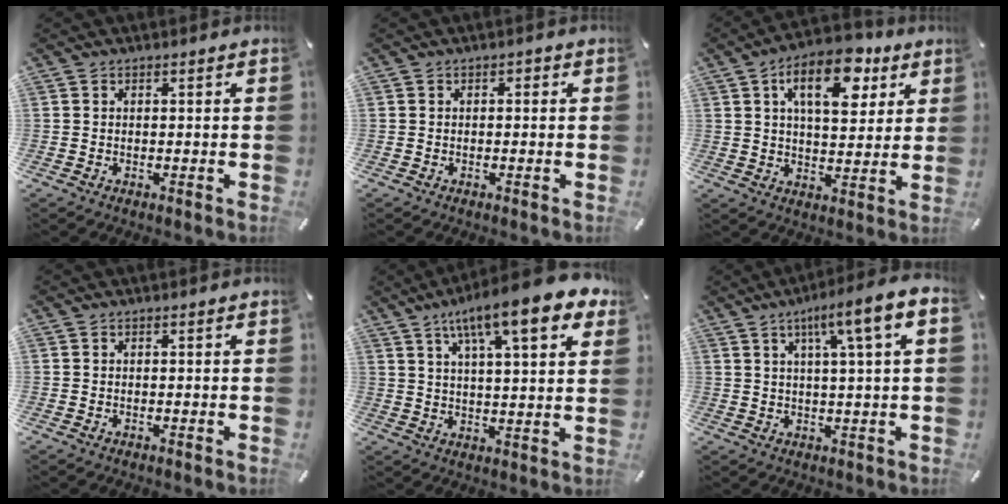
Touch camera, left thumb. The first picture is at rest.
{"total": 0.6, "force": [-0.4, 0.5, 0.2], "torque": [-0.003, 0.003, -0.009]}
{"total": 14.4, "force": [7.1, 7.7, 9.9], "torque": [-0.138, -0.024, 0.117]}
{"total": 0.0}
{"total": 15.4, "force": [9.5, 3.6, 11.6], "torque": [-0.193, -0.035, 0.151]}
{"total": 10.2, "force": [4.0, 0.8, 9.3], "torque": [-0.153, -0.016, 0.063]}